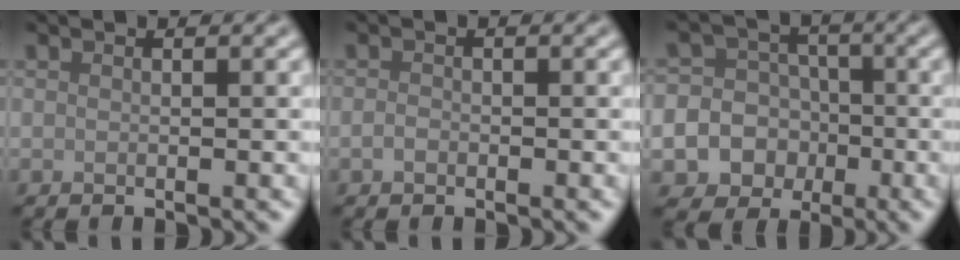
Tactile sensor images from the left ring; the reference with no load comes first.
{"total": 0.9, "force": [-0.4, 0.6, 0.4], "torque": [-0.009, -0.002, -0.010]}
{"total": 14.0, "force": [-4.3, 13.1, 2.9], "torque": [-0.087, -0.016, -0.095]}